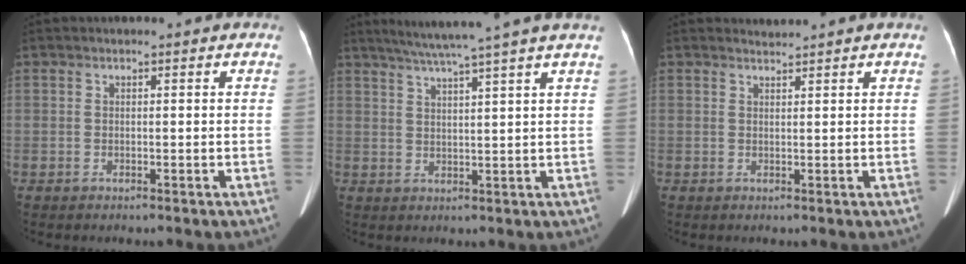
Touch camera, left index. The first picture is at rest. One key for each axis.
{"total": 9.9, "fx": 7.9, "fy": -2.2, "fz": 5.4, "tx": -0.086, "ty": 0.011, "tz": 0.110}
{"total": 0.9, "fx": 0.7, "fy": -0.3, "fz": -0.5, "tx": -0.002, "ty": -0.003, "tz": 0.015}